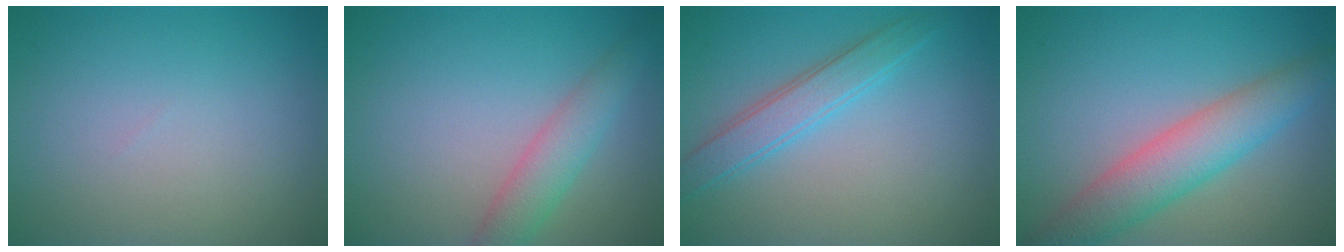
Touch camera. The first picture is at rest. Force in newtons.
{"total": 3.1, "press": 3.1, "slide": 0.1}
{"total": 3.0, "press": 3.0, "slide": 0.1}
{"total": 5.4, "press": 5.4, "slide": 0.2}